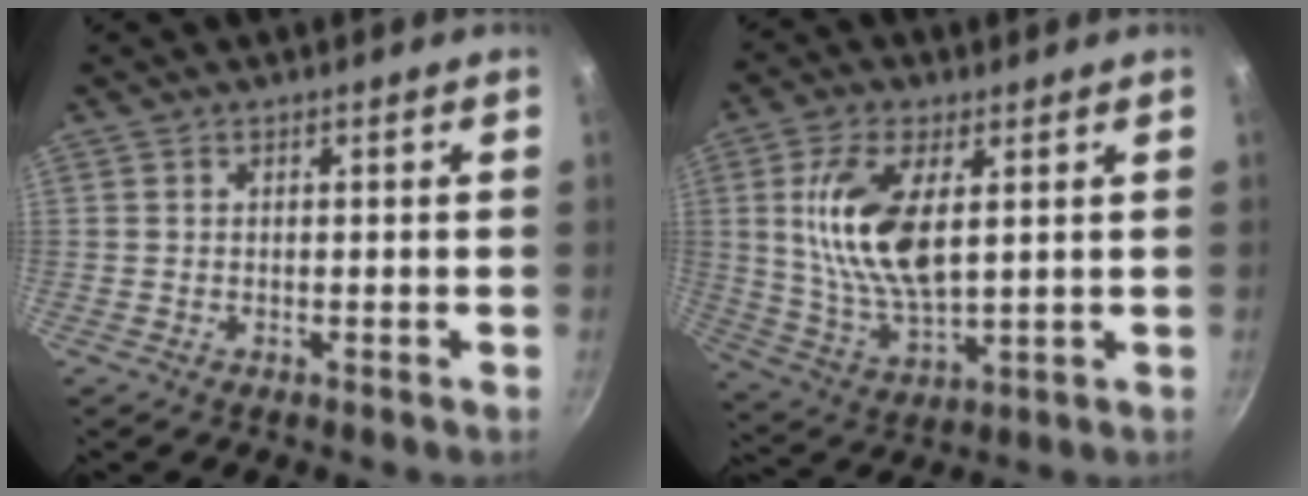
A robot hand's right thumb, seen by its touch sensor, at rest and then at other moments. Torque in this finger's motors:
{"motor_torque": [0.56, 1.78, 1.78, 0.45, 0.26]}